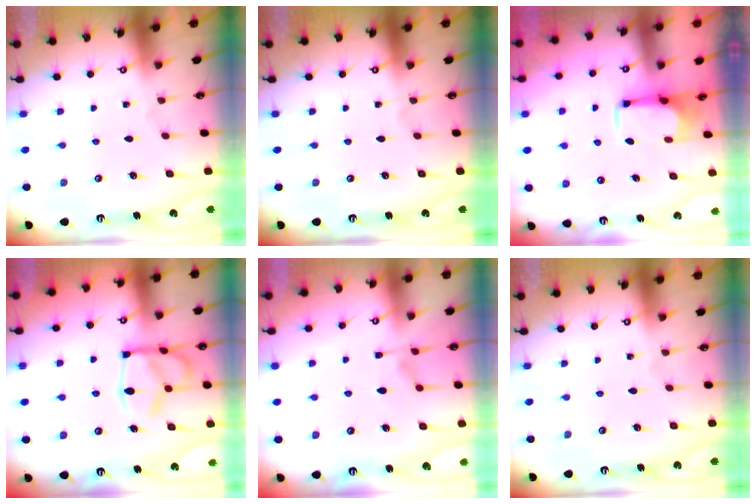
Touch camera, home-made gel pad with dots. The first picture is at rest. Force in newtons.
{"total": 0.0}
{"total": 2.8, "press": 2.8, "slide": 0.3}
{"total": 15.1, "press": 15.0, "slide": 1.5}
{"total": 1.6, "press": 1.0, "slide": 1.2}
{"total": 0.0}